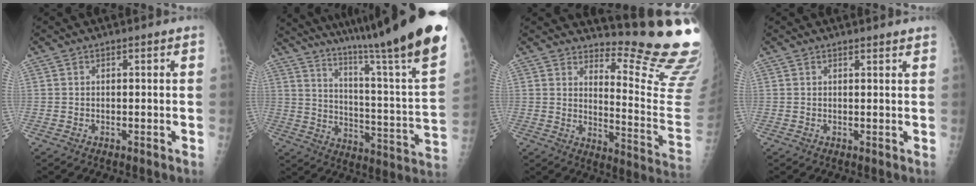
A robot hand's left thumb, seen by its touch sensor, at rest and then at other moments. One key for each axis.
{"total": 33.8, "fx": 26.0, "fy": 1.9, "fz": 21.5, "tx": -0.285, "ty": -0.139, "tz": 0.360}
{"total": 18.3, "fx": 16.6, "fy": 1.7, "fz": 7.5, "tx": -0.071, "ty": -0.212, "tz": 0.203}
{"total": 1.7, "fx": 1.6, "fy": 0.1, "fz": 0.4, "tx": -0.003, "ty": -0.007, "tz": 0.018}